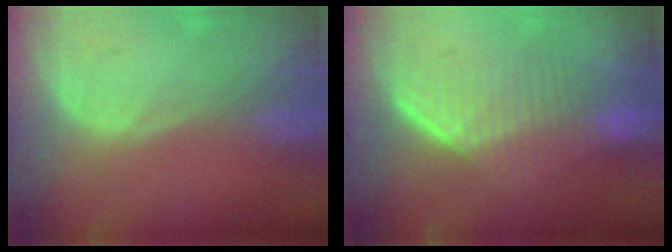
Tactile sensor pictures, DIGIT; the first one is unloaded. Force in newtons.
{"total": 7.3, "press": 7.3, "slide": 0.9}